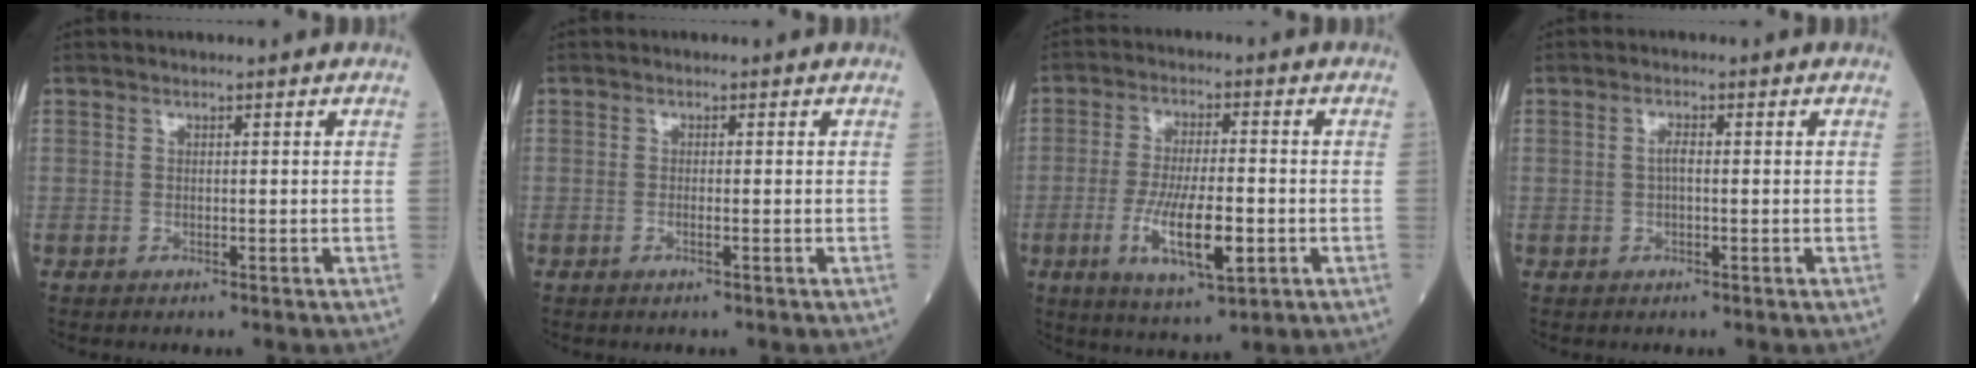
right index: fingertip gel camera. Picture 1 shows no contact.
{"total": 0.9, "force": [-0.4, -0.1, 0.8], "torque": [-0.017, -0.001, -0.008]}
{"total": 10.0, "force": [-2.8, 2.2, 9.4], "torque": [-0.178, -0.012, -0.046]}
{"total": 1.4, "force": [-0.1, 0.4, 1.4], "torque": [-0.028, 0.004, -0.003]}